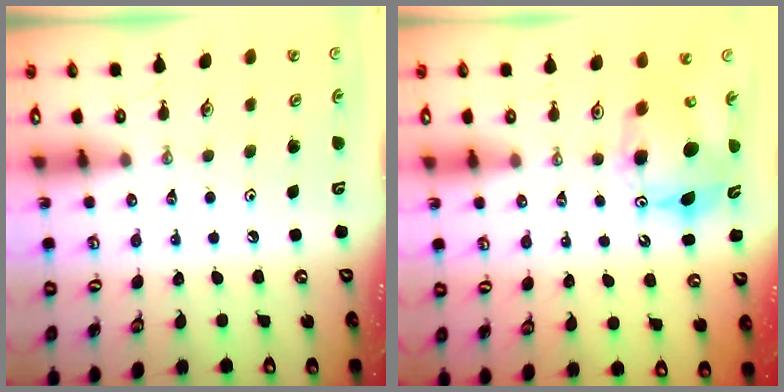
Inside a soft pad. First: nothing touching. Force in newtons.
{"total": 10.4, "press": 10.3, "slide": 0.7}